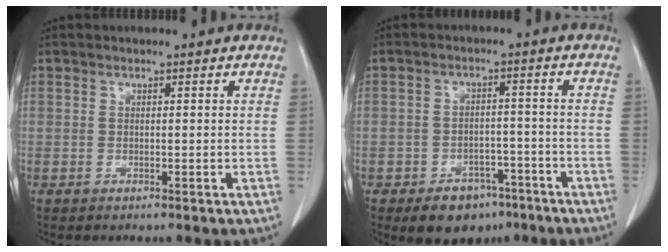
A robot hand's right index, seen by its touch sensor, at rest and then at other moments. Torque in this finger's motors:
{"motor_torque": [-0.78, -0.18, -0.29, -0.16]}